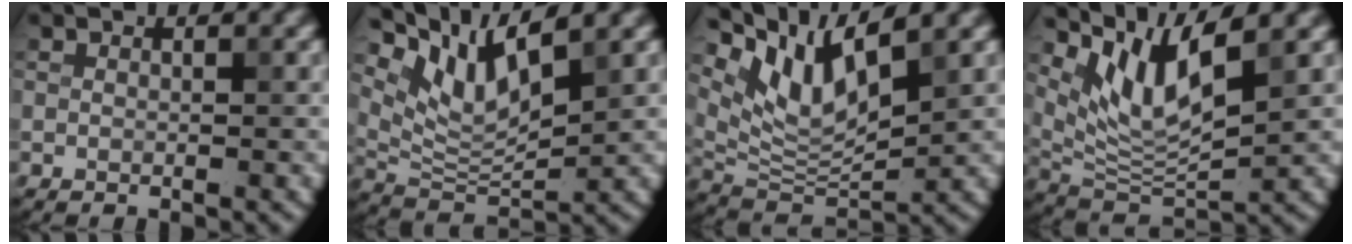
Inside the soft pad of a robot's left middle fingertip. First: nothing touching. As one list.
[{"total": 6.8, "force": [4.5, 2.1, 4.7], "torque": [-0.097, -0.003, 0.089]}, {"total": 7.4, "force": [4.6, 2.5, 5.2], "torque": [-0.103, -0.006, 0.091]}, {"total": 6.6, "force": [4.0, 1.8, 4.9], "torque": [-0.099, -0.013, 0.084]}]